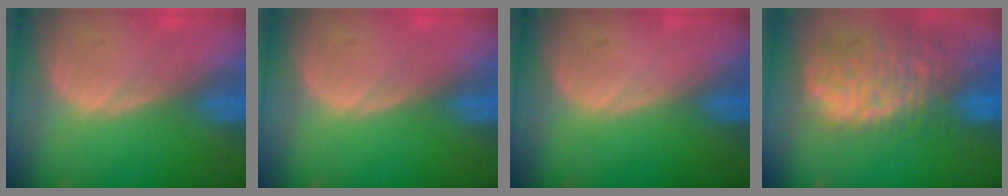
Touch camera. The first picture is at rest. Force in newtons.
{"total": 0.0}
{"total": 0.0}
{"total": 13.8, "press": 11.3, "slide": 7.9}